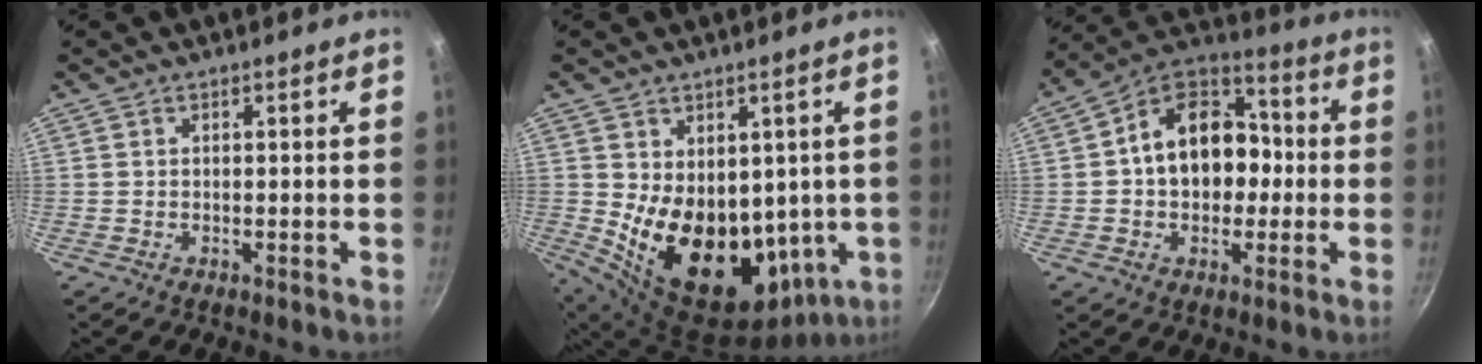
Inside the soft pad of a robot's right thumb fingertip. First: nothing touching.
{"total": 19.5, "force": [0.4, 13.2, 14.3], "torque": [-0.197, -0.034, 0.045]}
{"total": 17.4, "force": [0.3, 12.9, 11.7], "torque": [-0.142, 0.043, -0.010]}